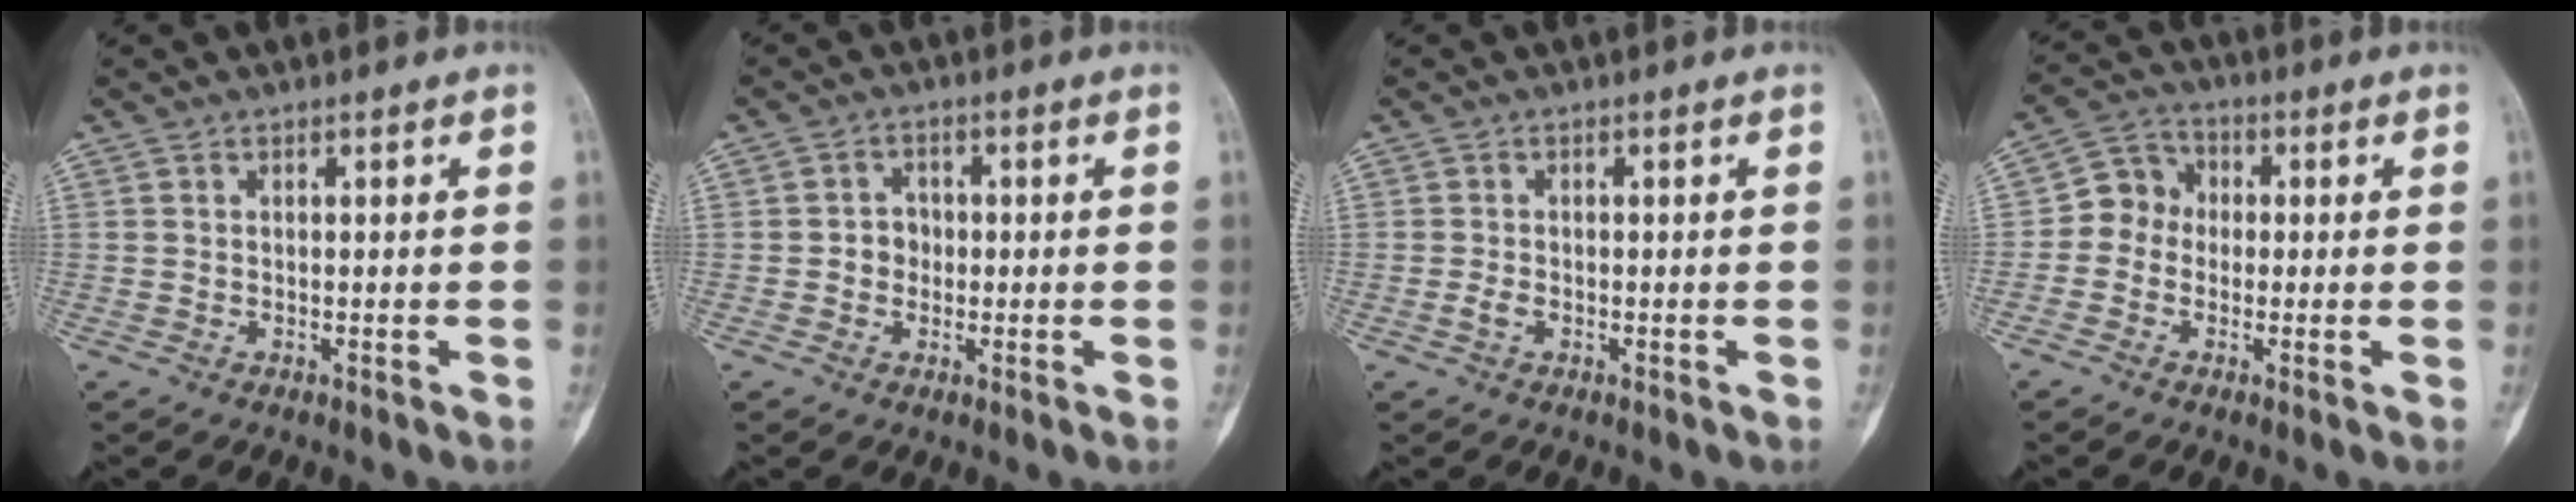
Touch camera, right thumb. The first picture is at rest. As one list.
[{"total": 3.1, "force": [-0.3, 2.8, 1.3], "torque": [0.001, 0.009, -0.013]}, {"total": 1.3, "force": [-0.5, 0.8, 1.0], "torque": [-0.025, 0.001, -0.012]}, {"total": 6.1, "force": [-0.7, 5.3, 2.8], "torque": [-0.020, 0.021, -0.030]}]